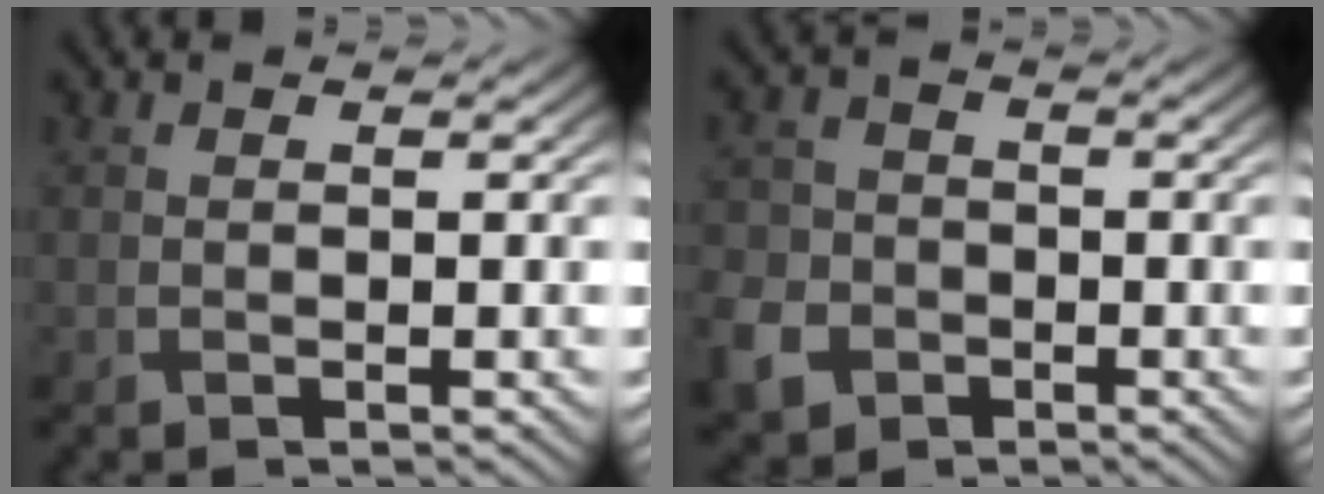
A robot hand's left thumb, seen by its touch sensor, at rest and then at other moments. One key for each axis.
{"total": 5.9, "fx": -3.0, "fy": 4.6, "fz": 2.2, "tx": -0.071, "ty": -0.011, "tz": -0.069}